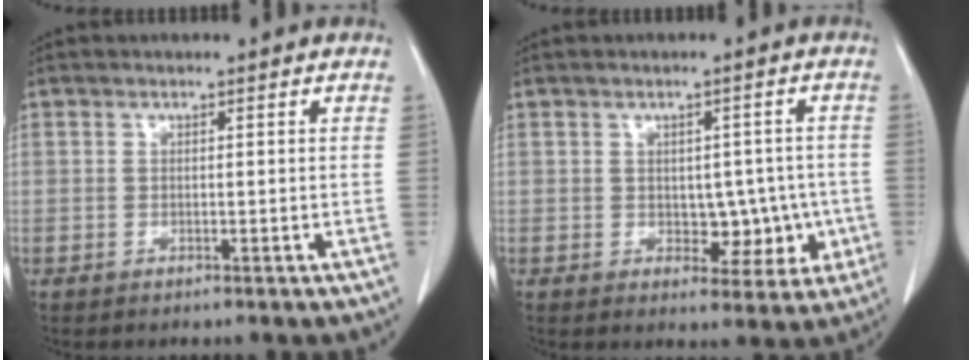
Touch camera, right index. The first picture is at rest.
{"total": 6.1, "force": [-0.9, 3.9, 4.6], "torque": [-0.044, 0.014, 0.001]}